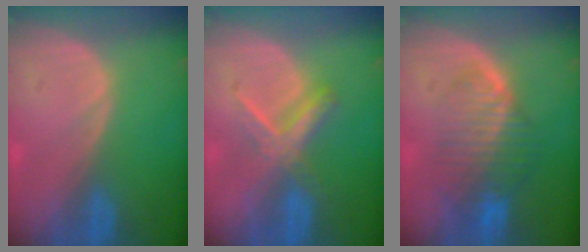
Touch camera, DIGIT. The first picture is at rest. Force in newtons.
{"total": 5.6, "press": 5.4, "slide": 1.1}
{"total": 8.4, "press": 7.3, "slide": 4.1}